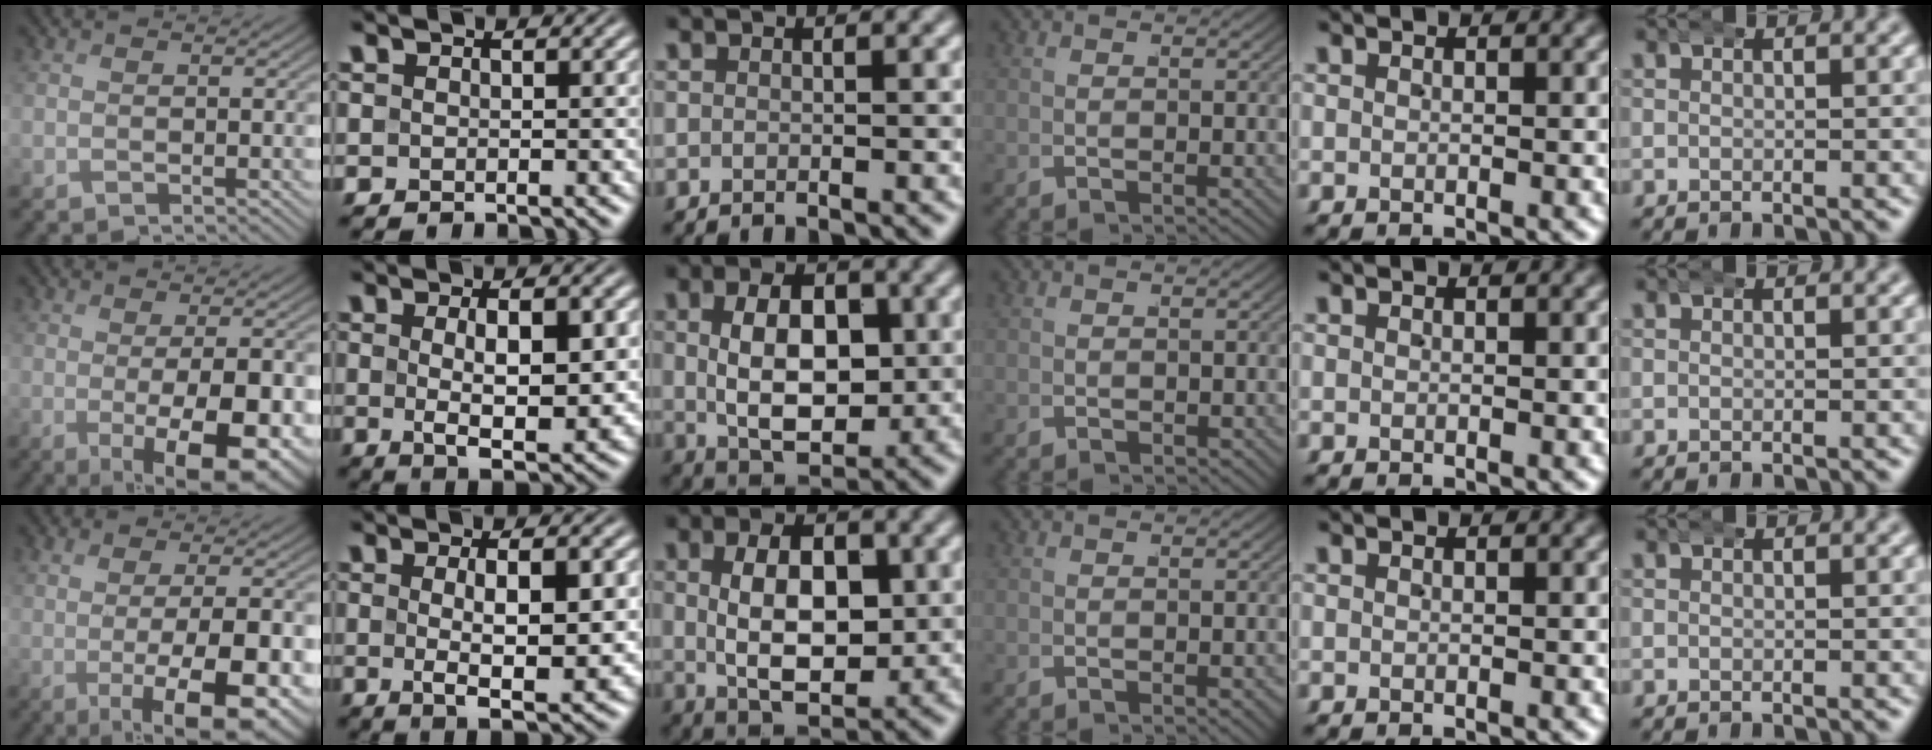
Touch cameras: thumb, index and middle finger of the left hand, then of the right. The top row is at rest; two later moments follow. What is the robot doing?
{"motion": "wrap", "object": "arm wrap"}